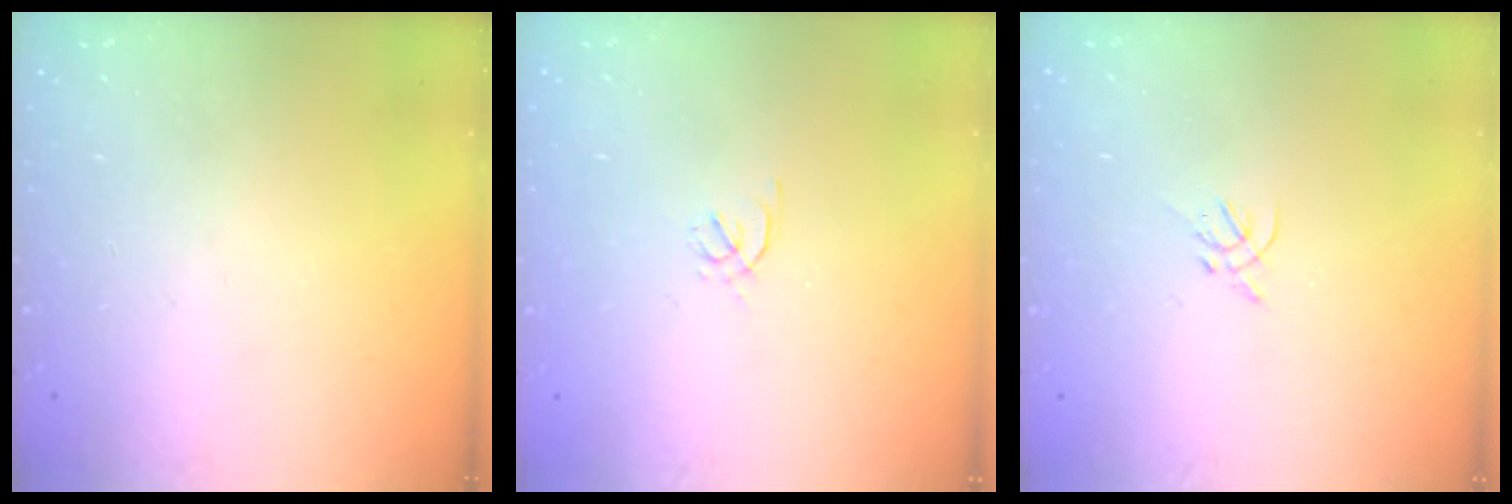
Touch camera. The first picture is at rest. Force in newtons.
{"total": 1.7, "press": 1.6, "slide": 0.5}
{"total": 1.4, "press": 1.3, "slide": 0.5}